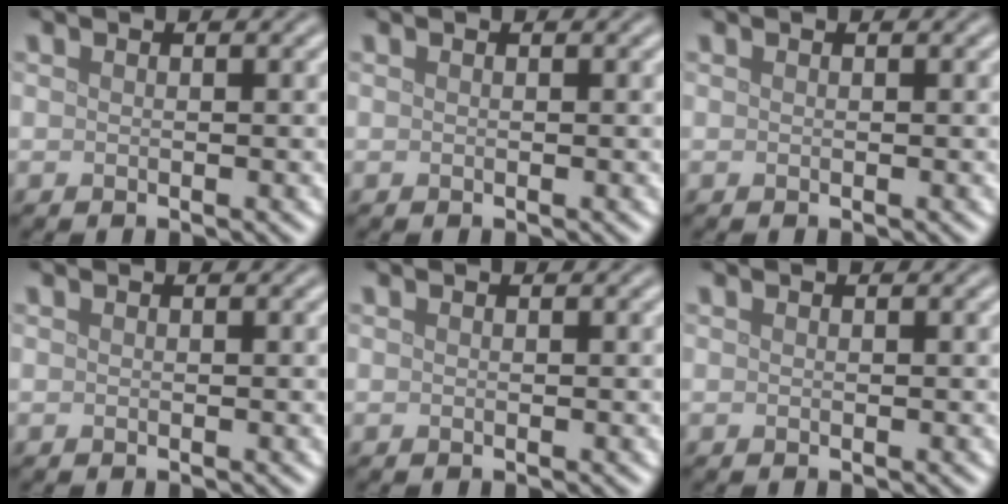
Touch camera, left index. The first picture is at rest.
{"total": 0.0}
{"total": 0.0}
{"total": 0.0}
{"total": 0.0}
{"total": 0.0}